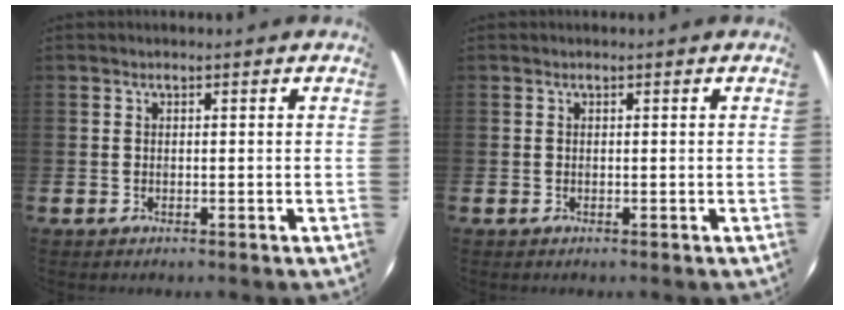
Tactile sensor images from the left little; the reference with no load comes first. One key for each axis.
{"total": 0.0}